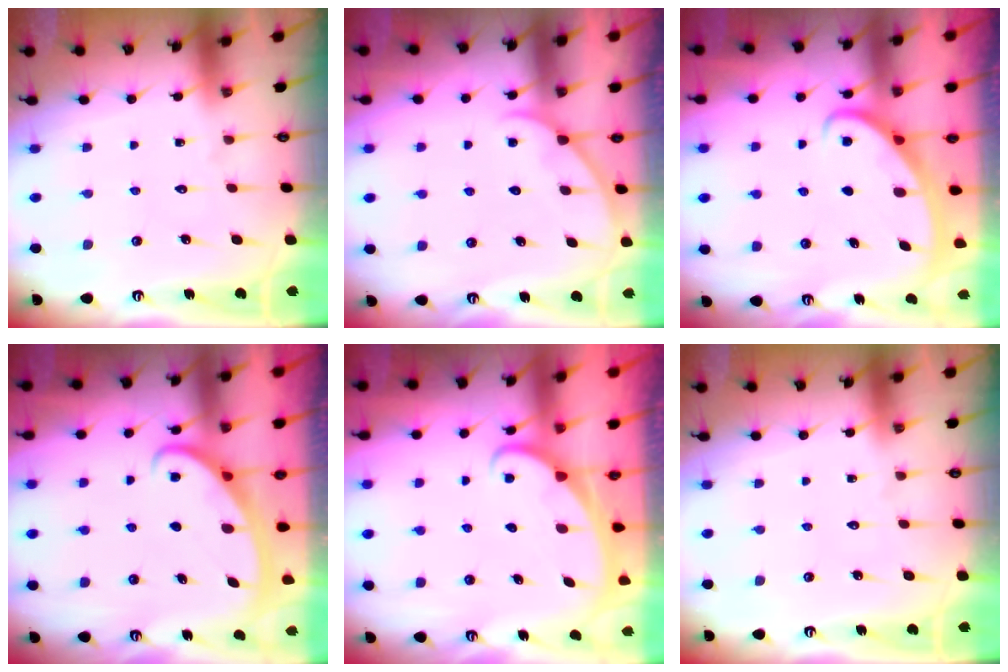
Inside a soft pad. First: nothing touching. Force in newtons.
{"total": 3.1, "press": 3.0, "slide": 0.3}
{"total": 3.0, "press": 2.9, "slide": 0.3}
{"total": 2.6, "press": 2.6, "slide": 0.4}
{"total": 1.8, "press": 1.8, "slide": 0.1}
{"total": 0.0}